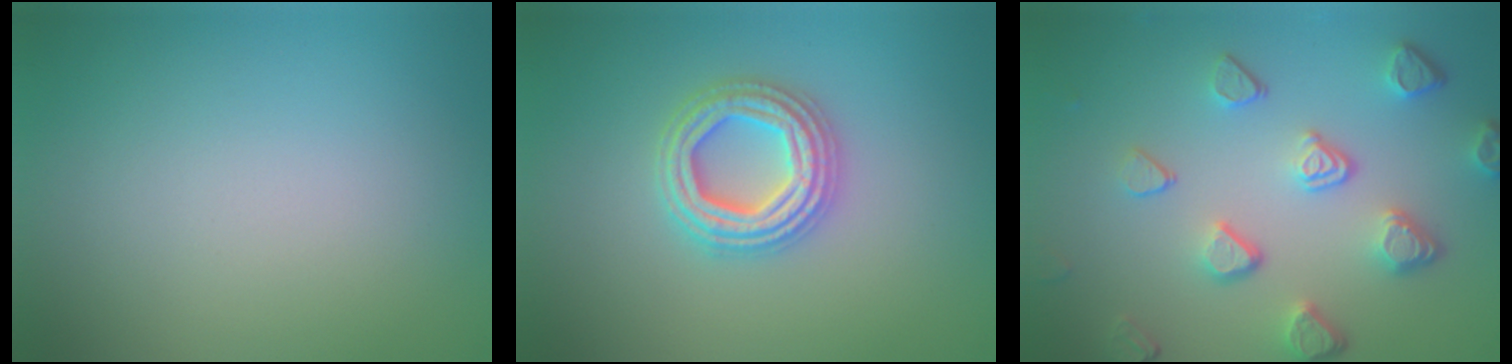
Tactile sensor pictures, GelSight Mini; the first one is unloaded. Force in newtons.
{"total": 4.1, "press": 4.0, "slide": 0.7}
{"total": 5.0, "press": 3.8, "slide": 3.3}